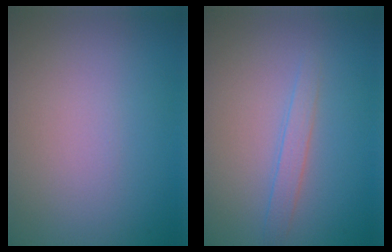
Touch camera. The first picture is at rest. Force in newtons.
{"total": 1.5, "press": 1.5, "slide": 0.1}